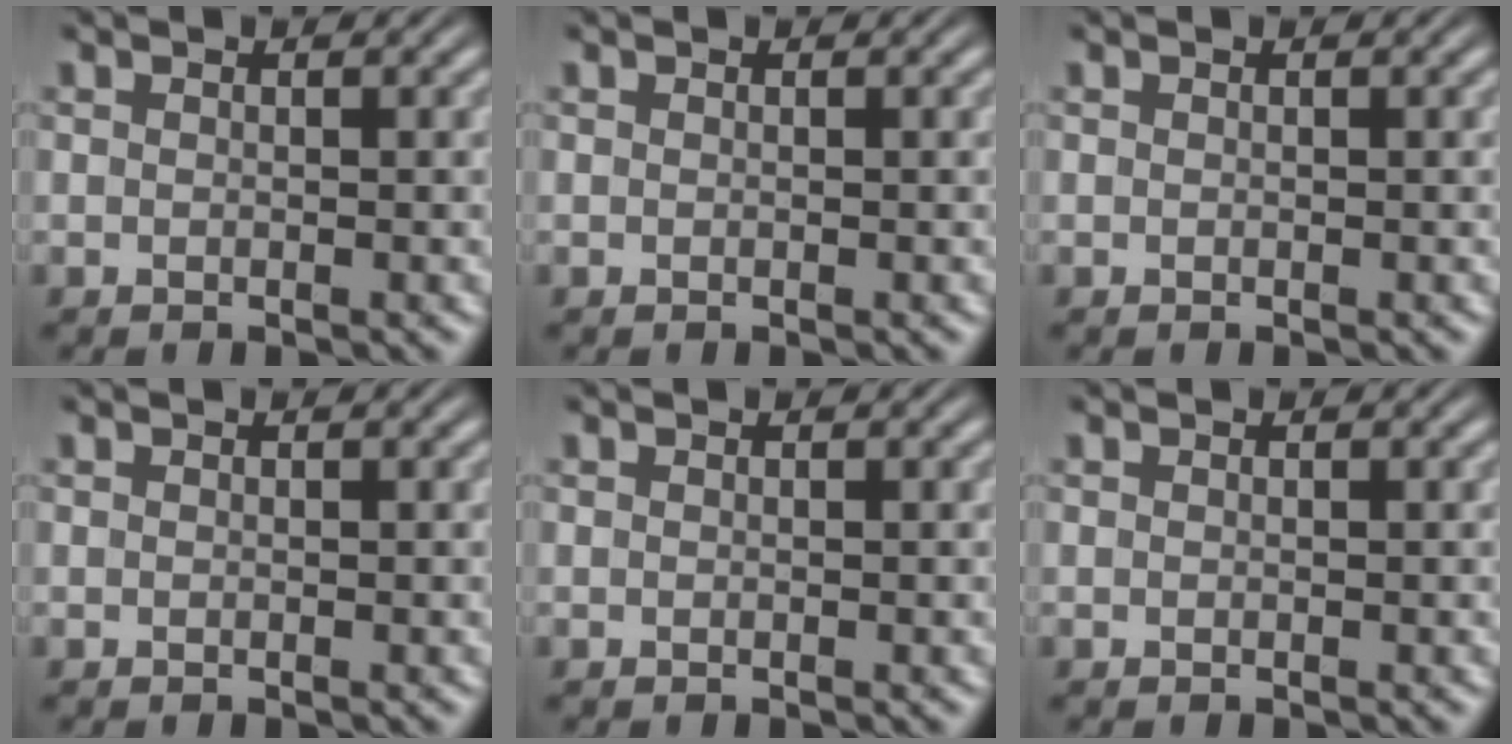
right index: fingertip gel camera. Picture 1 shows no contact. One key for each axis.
{"total": 0.0}
{"total": 0.0}
{"total": 0.0}
{"total": 0.0}
{"total": 0.0}